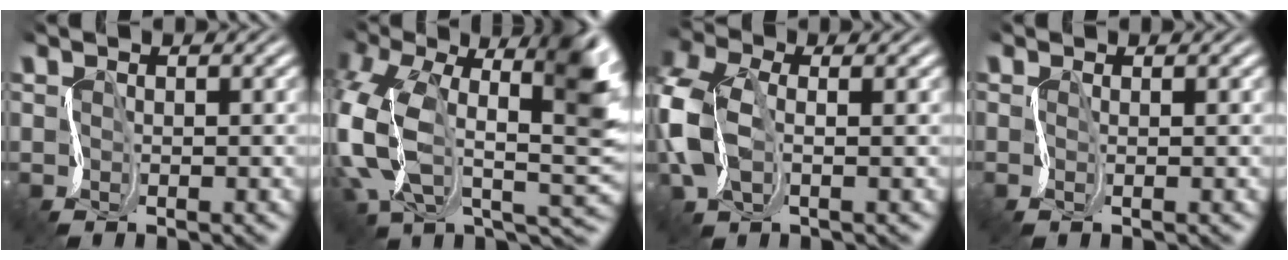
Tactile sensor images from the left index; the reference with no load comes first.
{"total": 14.1, "force": [2.8, 8.4, 10.9], "torque": [-0.281, -0.001, 0.058]}
{"total": 6.3, "force": [0.6, 3.8, 5.1], "torque": [-0.155, 0.006, 0.001]}
{"total": 1.0, "force": [0.3, 0.4, 0.8], "torque": [-0.010, -0.002, 0.003]}